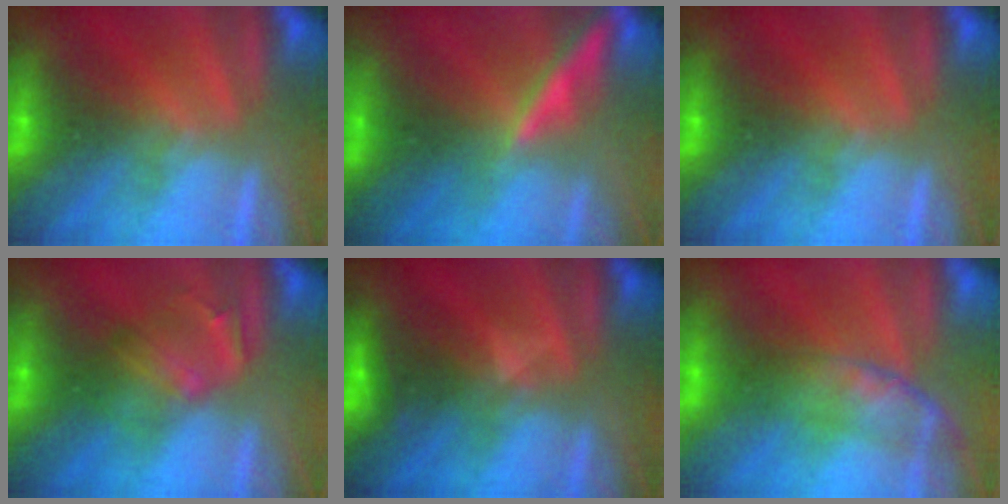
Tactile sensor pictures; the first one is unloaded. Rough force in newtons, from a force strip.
{"total": 1.6}
{"total": 0.0}
{"total": 2.4}
{"total": 2.9}
{"total": 2.7}